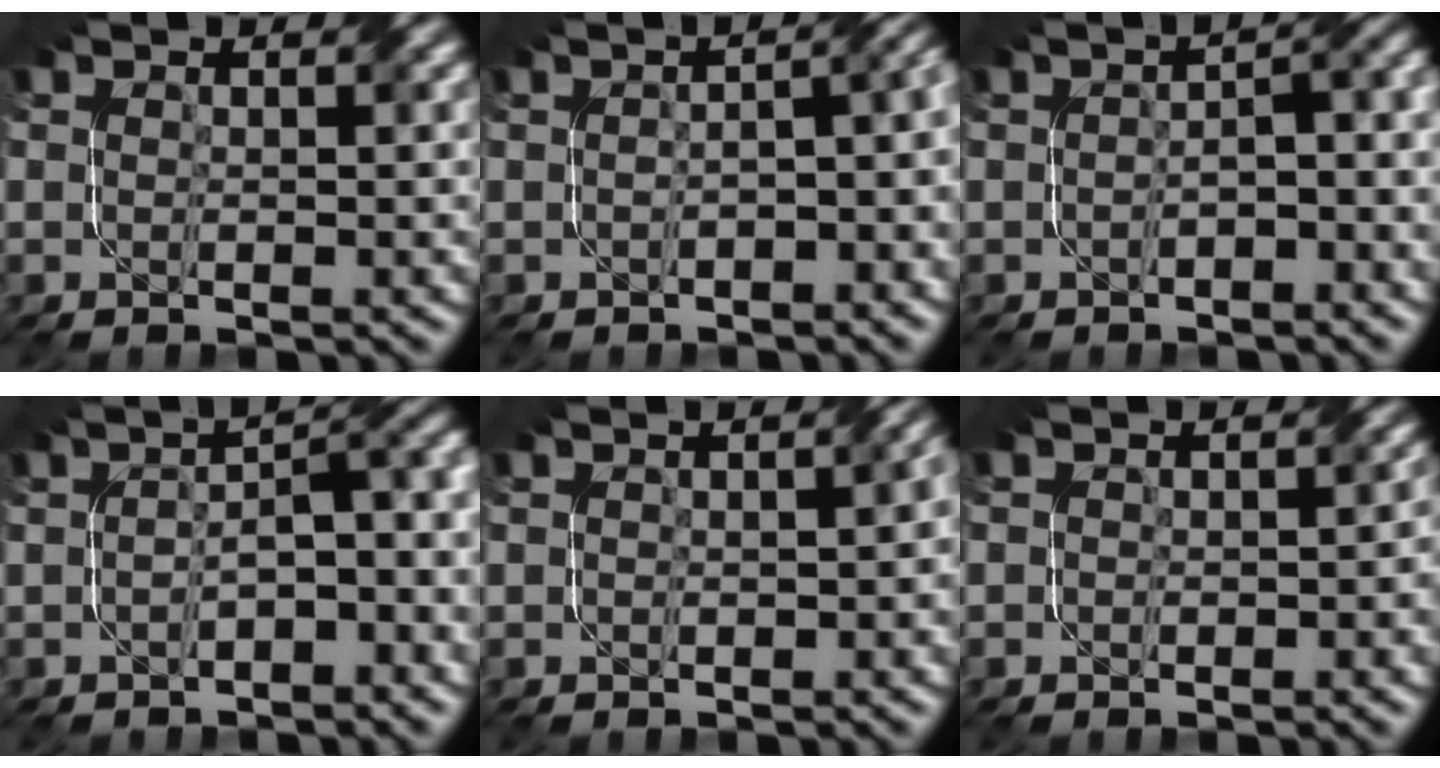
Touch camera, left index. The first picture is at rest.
{"total": 6.2, "force": [-0.8, 3.1, 5.3], "torque": [-0.034, 0.006, -0.017]}
{"total": 3.9, "force": [-1.2, 1.5, 3.4], "torque": [-0.043, 0.008, -0.018]}
{"total": 5.1, "force": [-1.3, 2.0, 4.5], "torque": [-0.060, 0.012, -0.023]}
{"total": 2.9, "force": [0.0, 1.6, 2.4], "torque": [-0.013, 0.002, 0.005]}
{"total": 2.6, "force": [-0.1, 2.0, 1.7], "torque": [-0.007, -0.002, -0.006]}